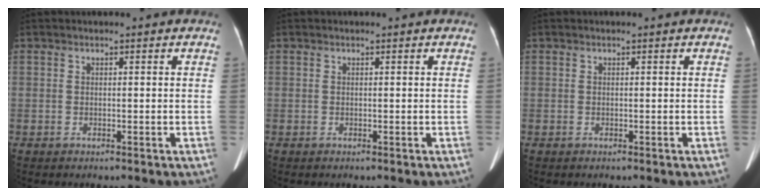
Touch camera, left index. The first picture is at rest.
{"total": 0.0}
{"total": 0.0}